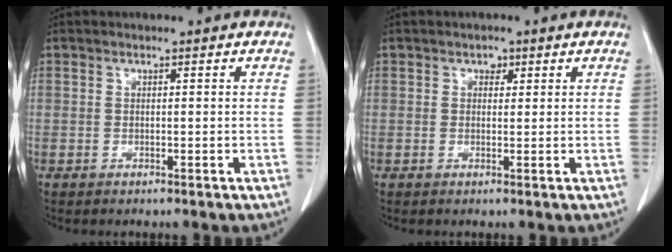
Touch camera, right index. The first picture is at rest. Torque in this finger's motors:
{"motor_torque": [0.00, 0.00, 0.00, 0.00]}